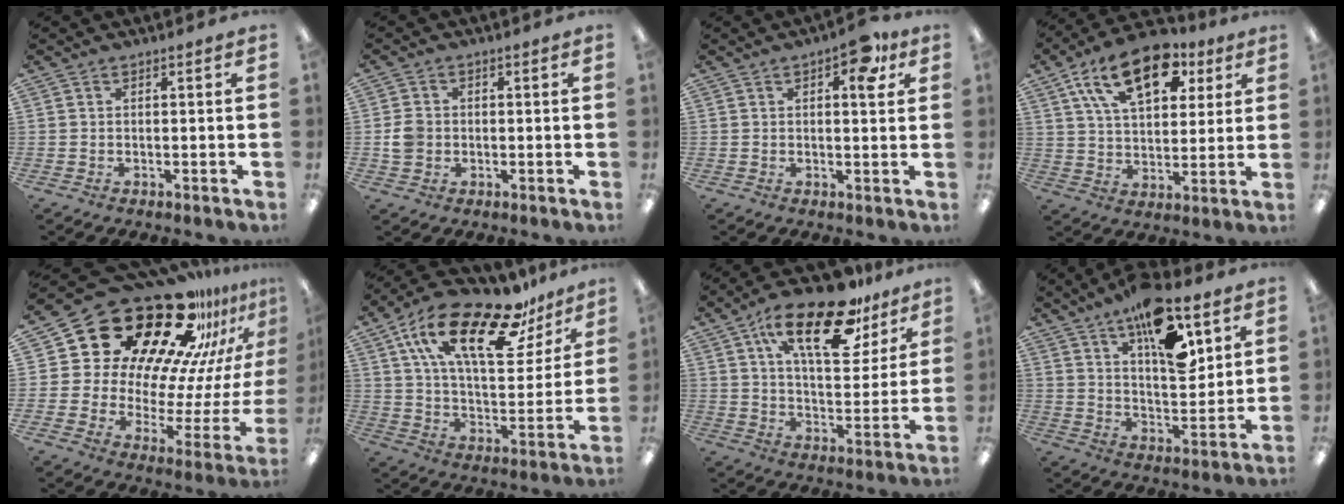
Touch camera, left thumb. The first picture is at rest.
{"total": 4.5, "force": [-0.4, 4.2, 1.7], "torque": [-0.016, 0.004, -0.008]}
{"total": 8.1, "force": [3.8, 4.0, 6.0], "torque": [-0.067, -0.013, 0.058]}
{"total": 18.4, "force": [9.8, 10.0, 11.9], "torque": [-0.192, -0.029, 0.171]}
{"total": 29.3, "force": [21.7, 13.5, 14.5], "torque": [-0.214, -0.177, 0.392]}
{"total": 24.4, "force": [14.7, 9.8, 16.8], "torque": [-0.281, -0.071, 0.250]}
{"total": 22.7, "force": [13.9, 9.4, 15.3], "torque": [-0.239, -0.065, 0.229]}
{"total": 18.7, "force": [11.0, 7.9, 12.9], "torque": [-0.194, -0.052, 0.182]}